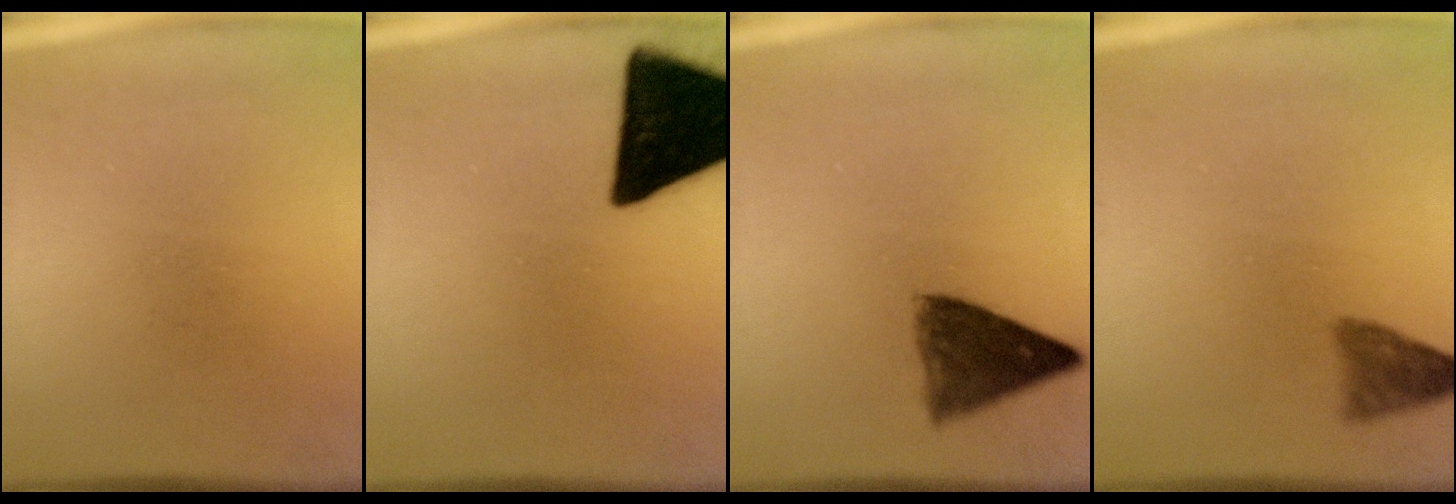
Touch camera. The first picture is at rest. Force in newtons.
{"total": 19.1}
{"total": 7.2}
{"total": 2.9}